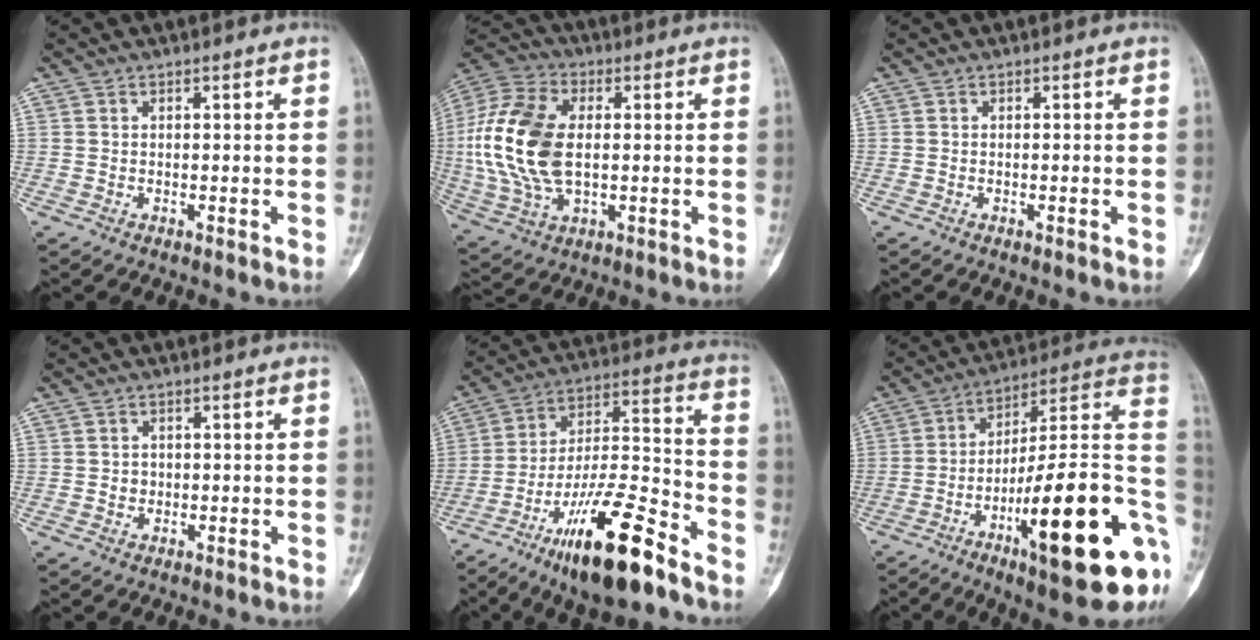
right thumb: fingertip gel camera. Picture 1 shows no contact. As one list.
[{"total": 18.5, "force": [0.7, 11.0, 14.9], "torque": [-0.323, 0.007, 0.015]}, {"total": 0.8, "force": [-0.2, 0.2, 0.8], "torque": [-0.013, -0.002, -0.002]}, {"total": 1.5, "force": [-0.1, 1.4, 0.6], "torque": [-0.004, 0.004, 0.000]}, {"total": 21.0, "force": [-13.2, 5.2, 15.5], "torque": [-0.286, 0.074, -0.227]}, {"total": 28.0, "force": [-9.0, 6.8, 25.6], "torque": [-0.321, 0.032, -0.134]}]